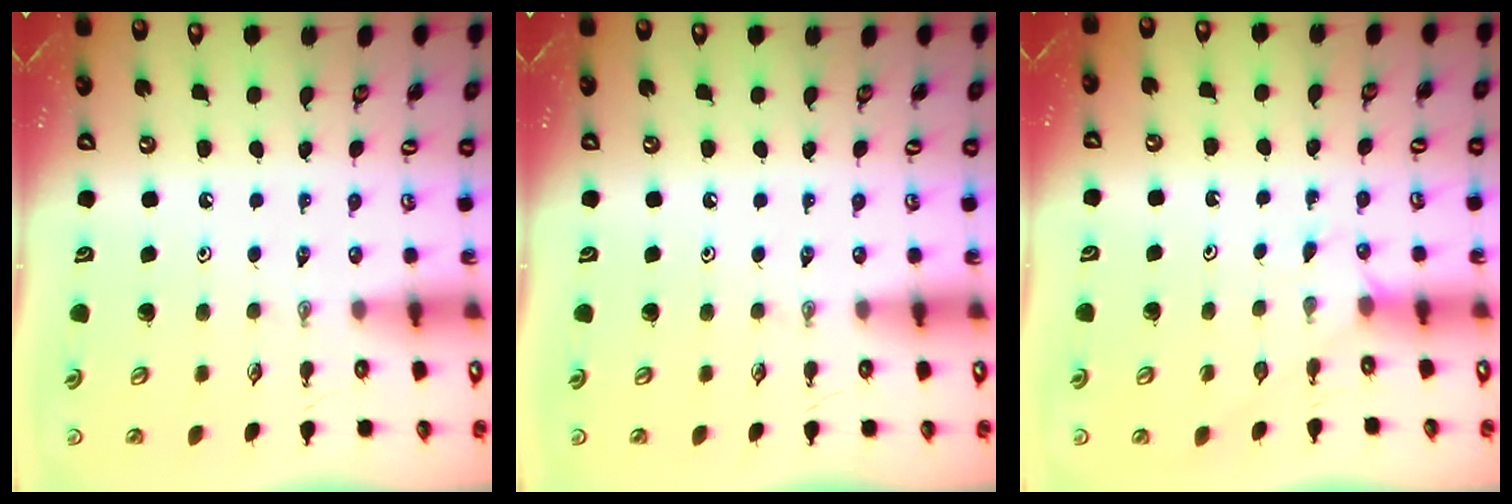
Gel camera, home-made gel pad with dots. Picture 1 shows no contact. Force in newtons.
{"total": 0.0}
{"total": 3.0, "press": 2.9, "slide": 0.4}